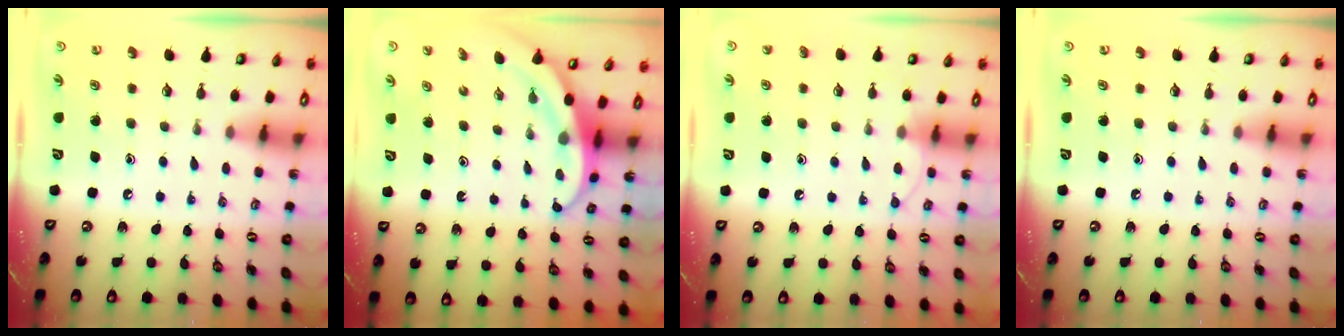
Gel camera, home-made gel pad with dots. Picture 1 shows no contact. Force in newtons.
{"total": 3.7, "press": 3.6, "slide": 0.3}
{"total": 6.2, "press": 6.2, "slide": 0.6}
{"total": 0.0}